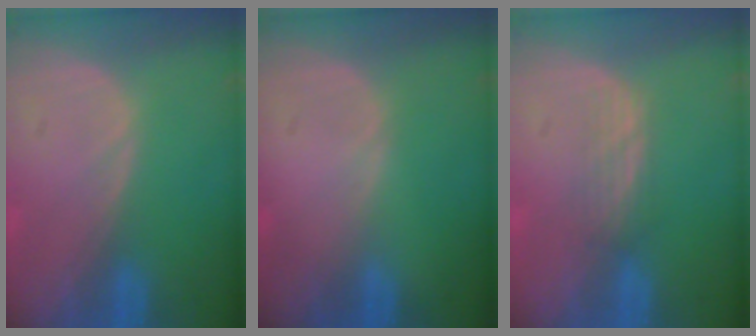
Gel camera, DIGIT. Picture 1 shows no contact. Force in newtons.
{"total": 0.0}
{"total": 2.4, "press": 2.4, "slide": 0.5}